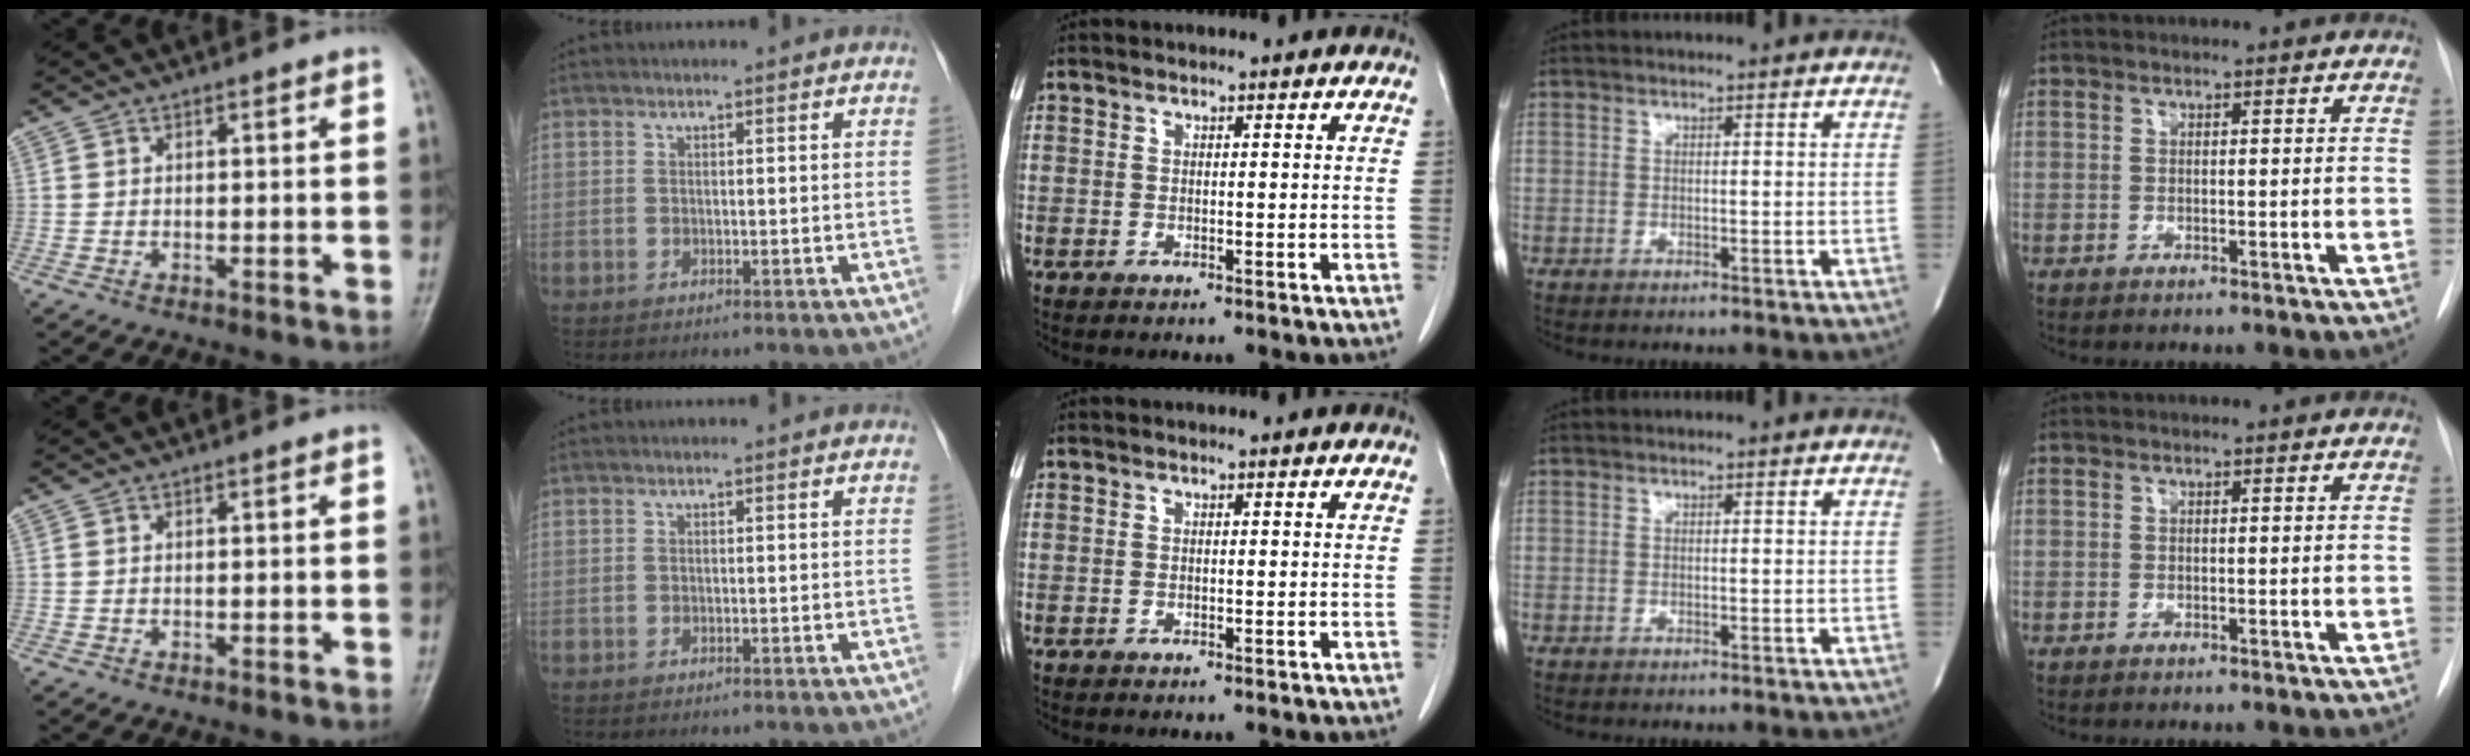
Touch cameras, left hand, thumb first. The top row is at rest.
{}